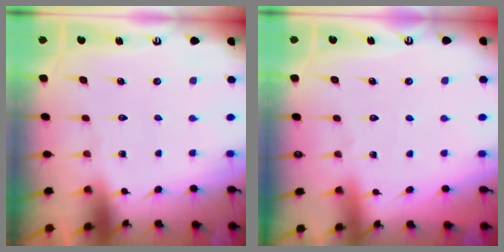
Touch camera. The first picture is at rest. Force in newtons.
{"total": 2.9, "press": 2.9, "slide": 0.3}